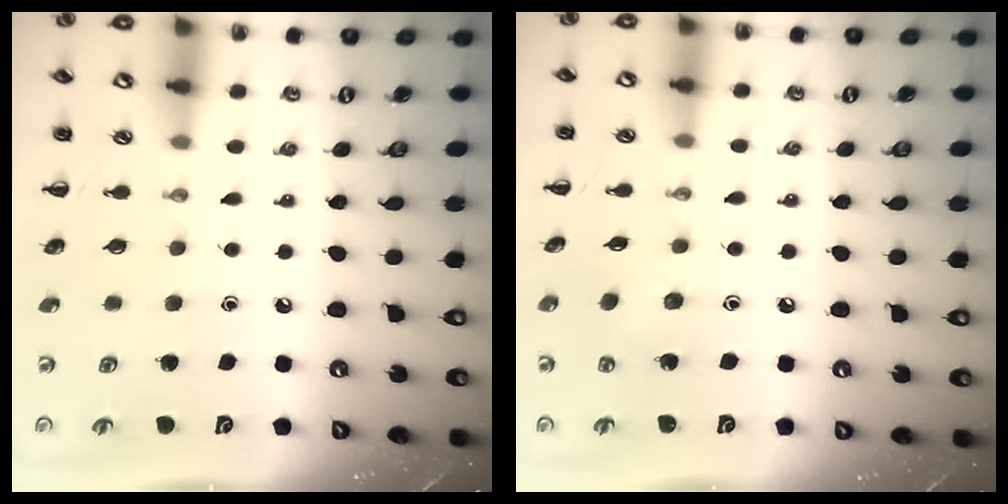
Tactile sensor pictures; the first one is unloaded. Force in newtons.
{"total": 4.4, "press": 4.2, "slide": 1.0}